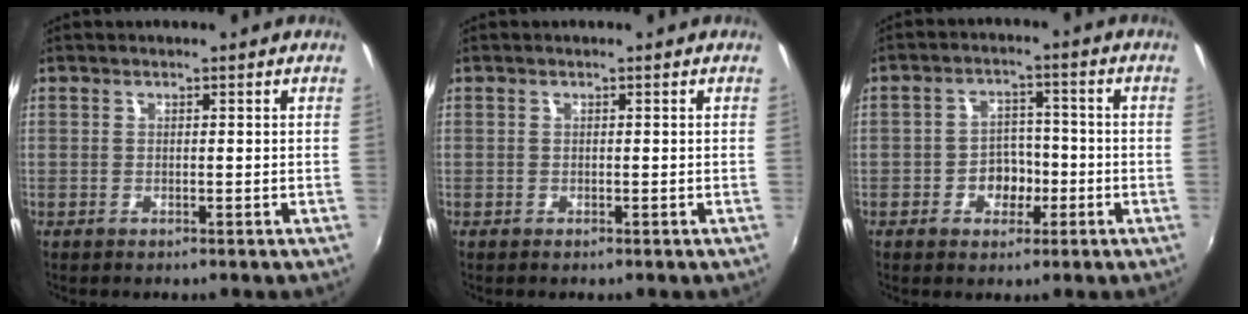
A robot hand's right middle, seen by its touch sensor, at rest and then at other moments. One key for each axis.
{"total": 0.0}
{"total": 5.4, "fx": -2.1, "fy": 4.3, "fz": 2.5, "tx": -0.046, "ty": 0.012, "tz": -0.028}